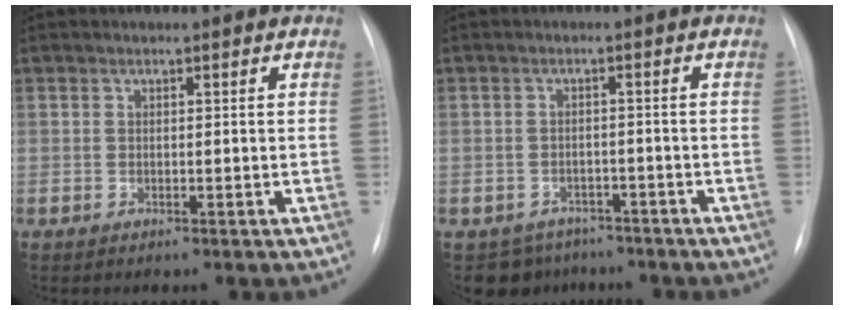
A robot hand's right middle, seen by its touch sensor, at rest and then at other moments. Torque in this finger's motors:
{"motor_torque": [0.02, -0.04, -0.07, -0.01]}